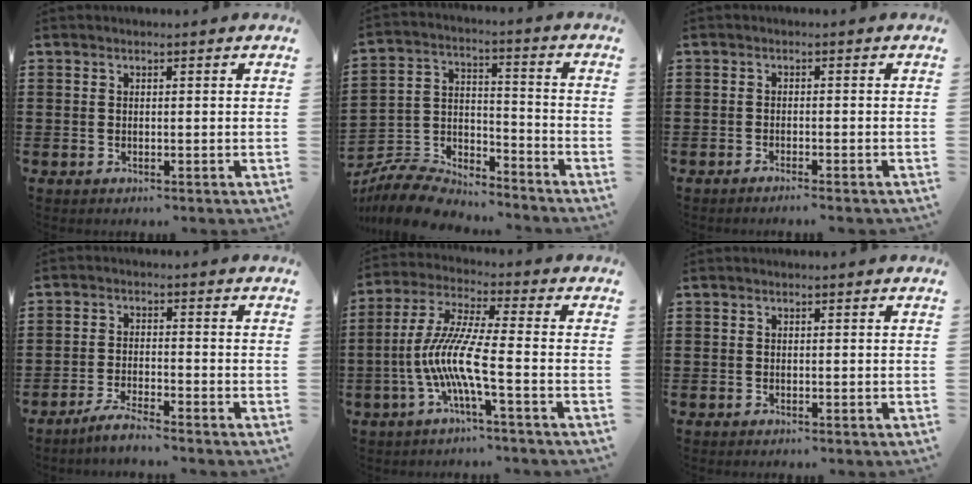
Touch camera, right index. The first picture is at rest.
{"total": 8.7, "force": [-8.2, 2.1, 1.8], "torque": [-0.048, 0.014, -0.166]}
{"total": 1.3, "force": [-1.2, -0.2, 0.4], "torque": [-0.006, 0.000, -0.023]}
{"total": 1.7, "force": [-1.6, 0.0, 0.3], "torque": [-0.009, 0.001, -0.032]}
{"total": 9.6, "force": [-3.5, 0.7, 8.9], "torque": [-0.210, -0.020, -0.078]}
{"total": 0.0}